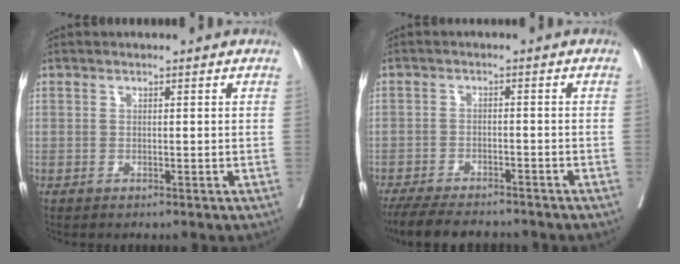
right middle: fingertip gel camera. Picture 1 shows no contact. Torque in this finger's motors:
{"motor_torque": [0.58, -0.60, 0.09, 0.03]}